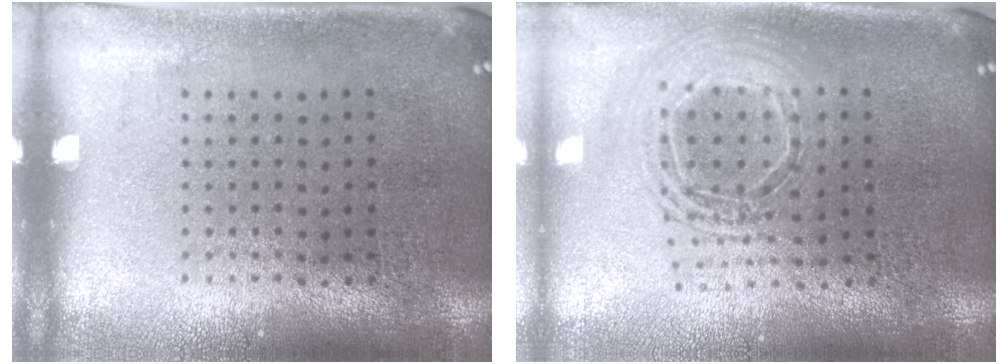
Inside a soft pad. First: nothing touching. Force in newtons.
{"total": 2.0, "press": 1.5, "slide": 1.3}